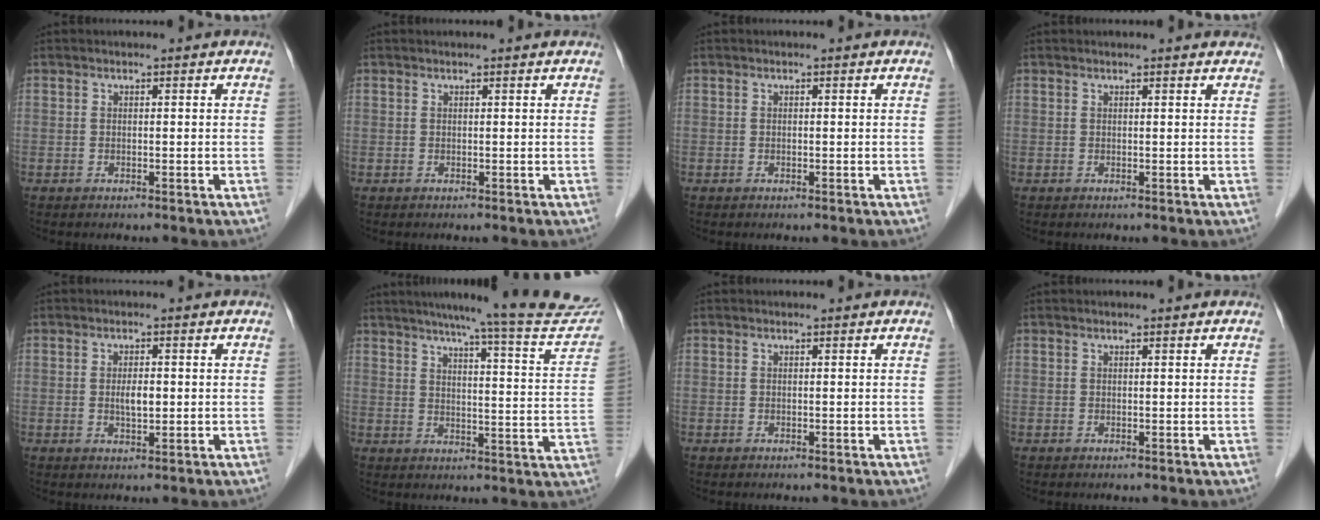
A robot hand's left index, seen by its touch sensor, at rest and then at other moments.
{"total": 0.6, "force": [0.5, -0.1, 0.3], "torque": [-0.009, 0.001, 0.007]}
{"total": 0.0}
{"total": 2.9, "force": [2.7, 0.4, 0.9], "torque": [-0.014, 0.003, 0.018]}
{"total": 2.6, "force": [0.0, 1.0, 2.4], "torque": [-0.045, 0.000, 0.001]}
{"total": 21.7, "force": [20.0, 0.3, 8.6], "torque": [-0.116, -0.071, 0.234]}
{"total": 0.0}
{"total": 0.0}